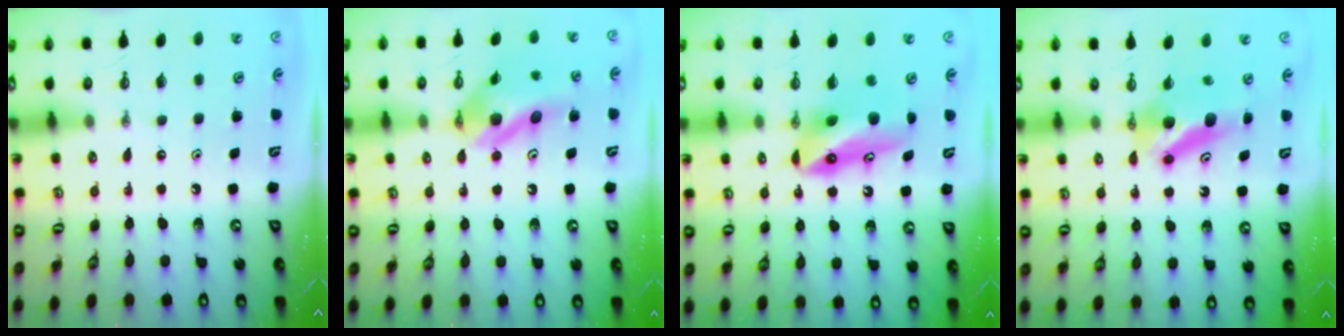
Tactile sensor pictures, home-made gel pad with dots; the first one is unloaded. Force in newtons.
{"total": 11.4, "press": 11.3, "slide": 1.2}
{"total": 11.2, "press": 8.9, "slide": 6.8}
{"total": 6.7, "press": 6.6, "slide": 1.3}